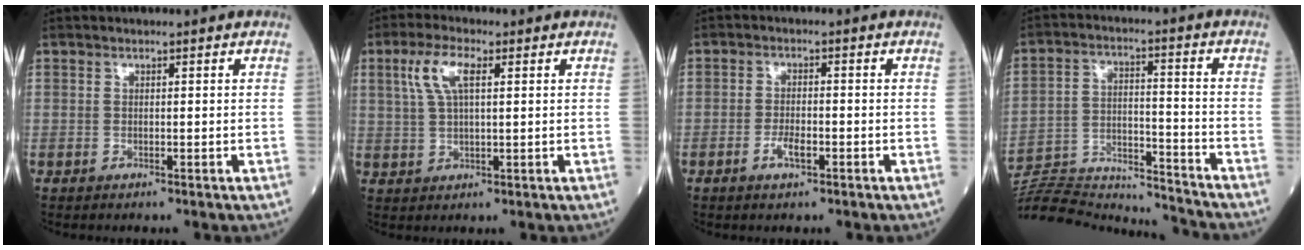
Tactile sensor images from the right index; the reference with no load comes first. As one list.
[{"total": 5.7, "force": [2.3, 1.7, 5.0], "torque": [-0.115, 0.017, 0.050]}, {"total": 2.9, "force": [-1.5, 1.0, 2.3], "torque": [-0.045, 0.002, -0.028]}, {"total": 20.7, "force": [-20.3, 1.7, 3.7], "torque": [-0.098, 0.011, -0.313]}]